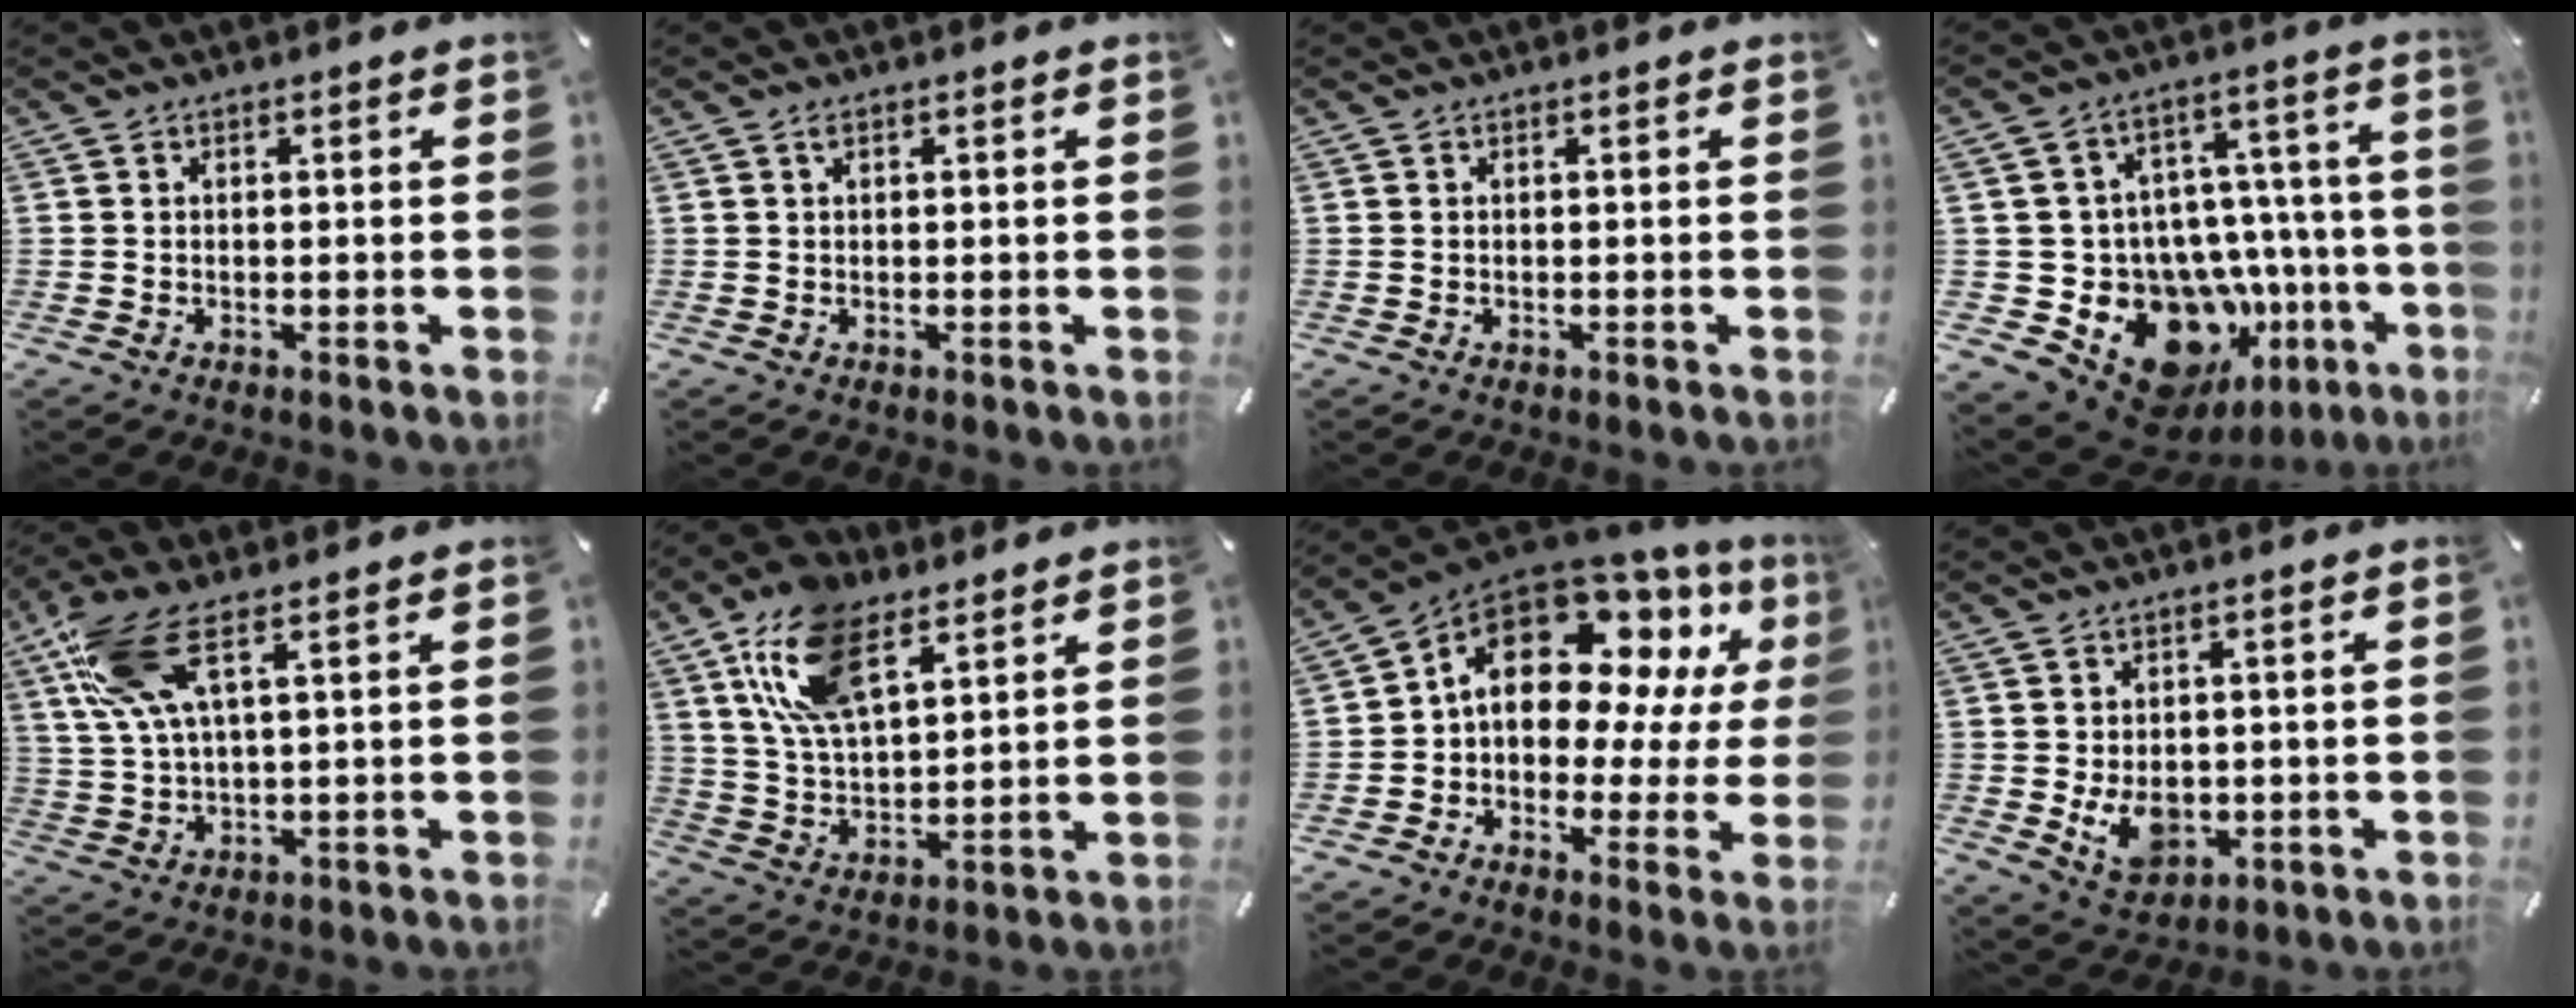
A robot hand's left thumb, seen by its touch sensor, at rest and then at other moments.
{"total": 0.9, "force": [0.4, 0.2, 0.8], "torque": [-0.016, 0.001, 0.007]}
{"total": 0.0}
{"total": 20.7, "force": [-10.2, 14.3, 10.9], "torque": [-0.152, 0.036, -0.130]}
{"total": 10.6, "force": [5.1, 3.4, 8.6], "torque": [-0.191, -0.002, 0.096]}
{"total": 15.9, "force": [9.1, 8.0, 10.2], "torque": [-0.227, -0.021, 0.166]}
{"total": 15.5, "force": [7.1, 9.9, 9.6], "torque": [-0.167, -0.047, 0.126]}
{"total": 7.6, "force": [-0.8, 5.7, 4.9], "torque": [-0.087, -0.004, -0.013]}